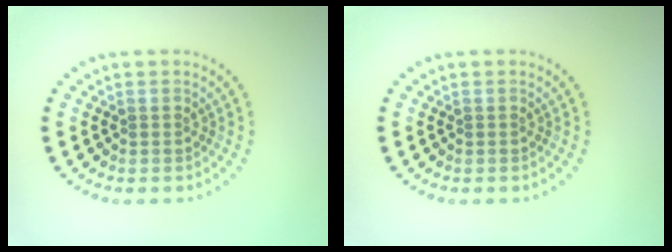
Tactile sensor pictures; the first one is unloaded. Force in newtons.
{"total": 0.0}